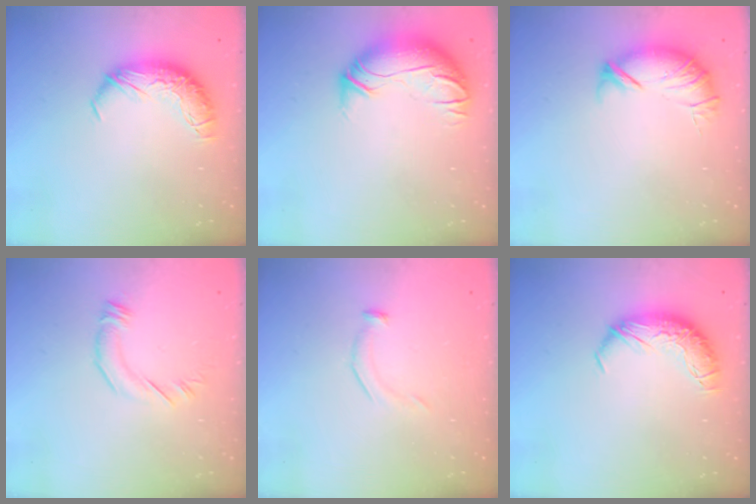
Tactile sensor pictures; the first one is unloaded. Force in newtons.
{"total": 2.9, "press": 0.3, "slide": 2.9}
{"total": 4.3, "press": 4.1, "slide": 1.4}
{"total": 4.4, "press": 4.4, "slide": 0.3}
{"total": 7.5, "press": 7.4, "slide": 0.7}
{"total": 0.0}